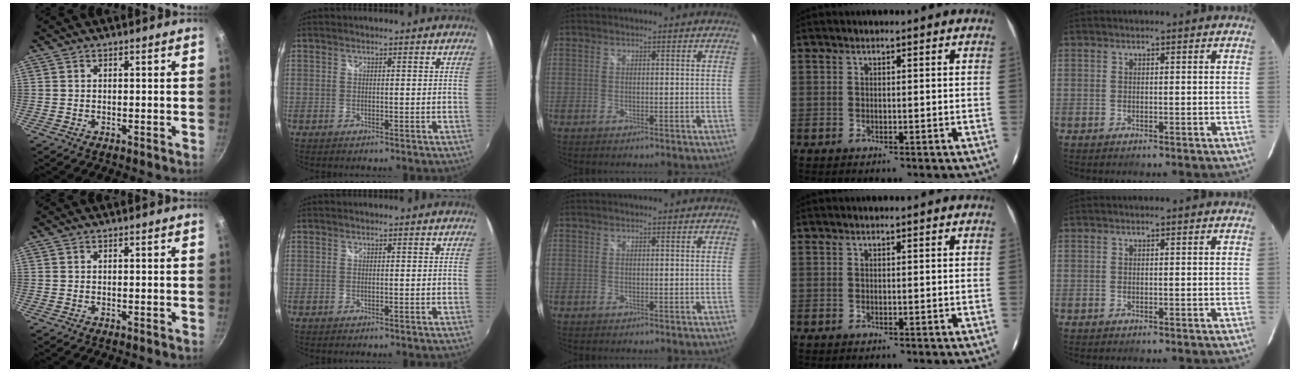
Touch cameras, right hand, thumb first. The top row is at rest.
{}